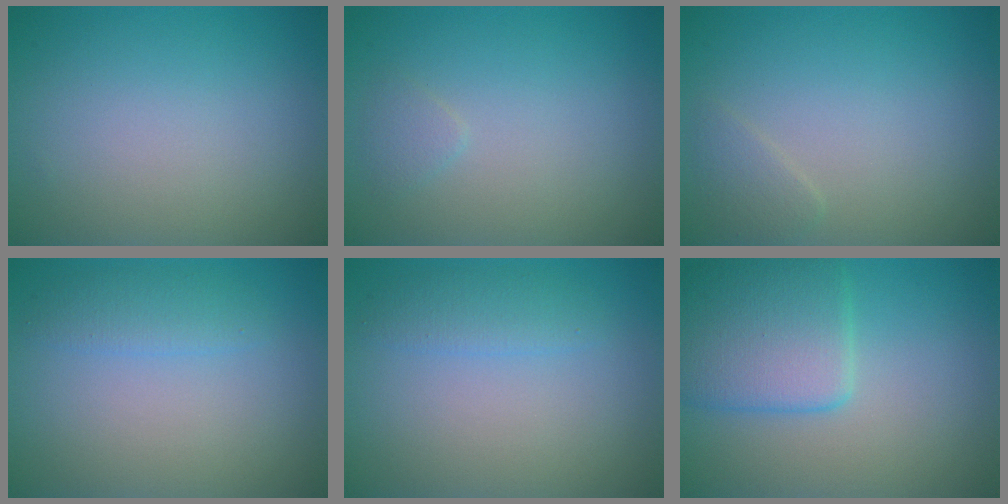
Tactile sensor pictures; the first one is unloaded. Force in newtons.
{"total": 0.9, "press": 0.9, "slide": 0.0}
{"total": 1.2, "press": 1.2, "slide": 0.0}
{"total": 1.7, "press": 1.7, "slide": 0.1}
{"total": 1.7, "press": 1.7, "slide": 0.1}
{"total": 5.3, "press": 5.3, "slide": 0.3}